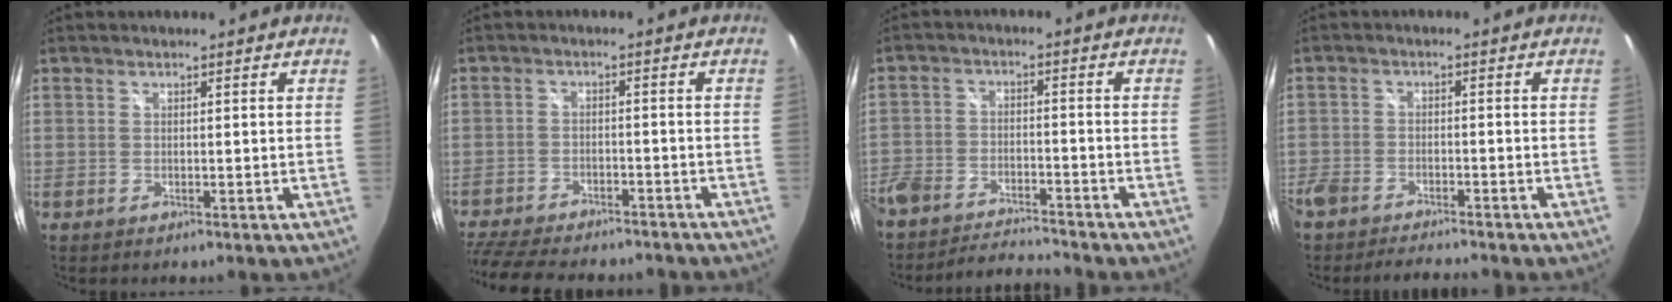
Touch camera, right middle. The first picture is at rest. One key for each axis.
{"total": 15.1, "fx": -12.6, "fy": 5.6, "fz": 6.2, "tx": -0.159, "ty": -0.006, "tz": -0.195}
{"total": 11.9, "fx": -10.4, "fy": 4.0, "fz": 4.3, "tx": -0.127, "ty": -0.012, "tz": -0.182}
{"total": 8.0, "fx": -7.1, "fy": 2.4, "fz": 2.8, "tx": -0.088, "ty": -0.017, "tz": -0.123}